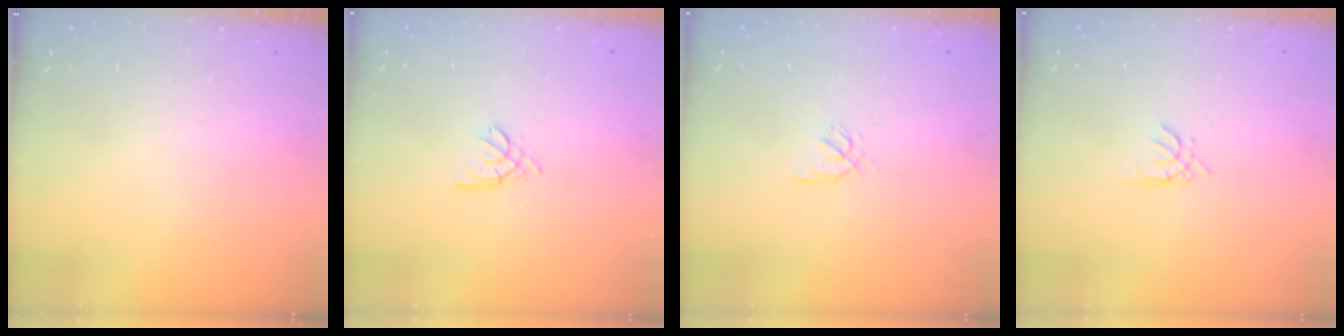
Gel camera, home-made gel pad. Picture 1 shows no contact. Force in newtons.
{"total": 2.6, "press": 2.5, "slide": 0.5}
{"total": 2.1, "press": 2.1, "slide": 0.2}
{"total": 1.3, "press": 1.2, "slide": 0.4}